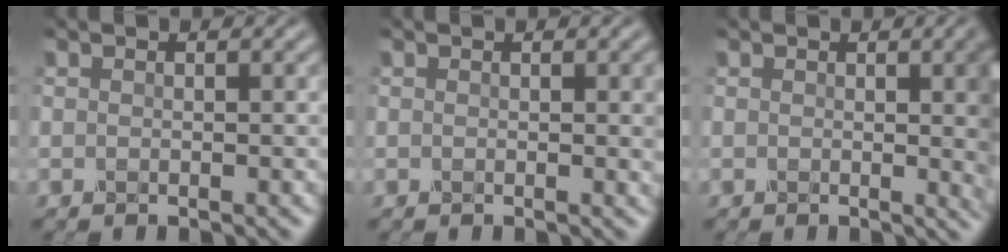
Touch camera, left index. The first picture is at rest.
{"total": 1.4, "force": [0.2, 0.3, 1.3], "torque": [-0.013, 0.000, 0.002]}
{"total": 5.3, "force": [0.5, 1.6, 5.0], "torque": [-0.038, 0.000, 0.008]}